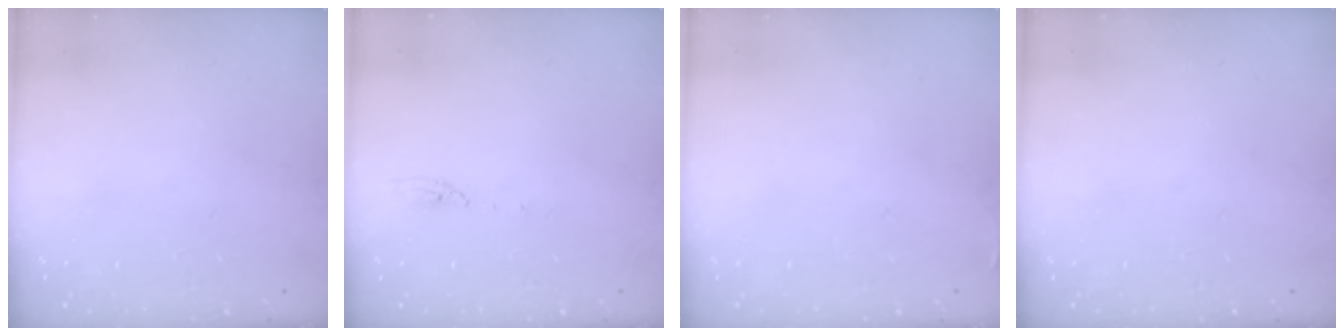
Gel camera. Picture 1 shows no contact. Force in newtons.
{"total": 4.4, "press": 4.4, "slide": 0.1}
{"total": 3.4, "press": 3.4, "slide": 0.5}
{"total": 0.0}